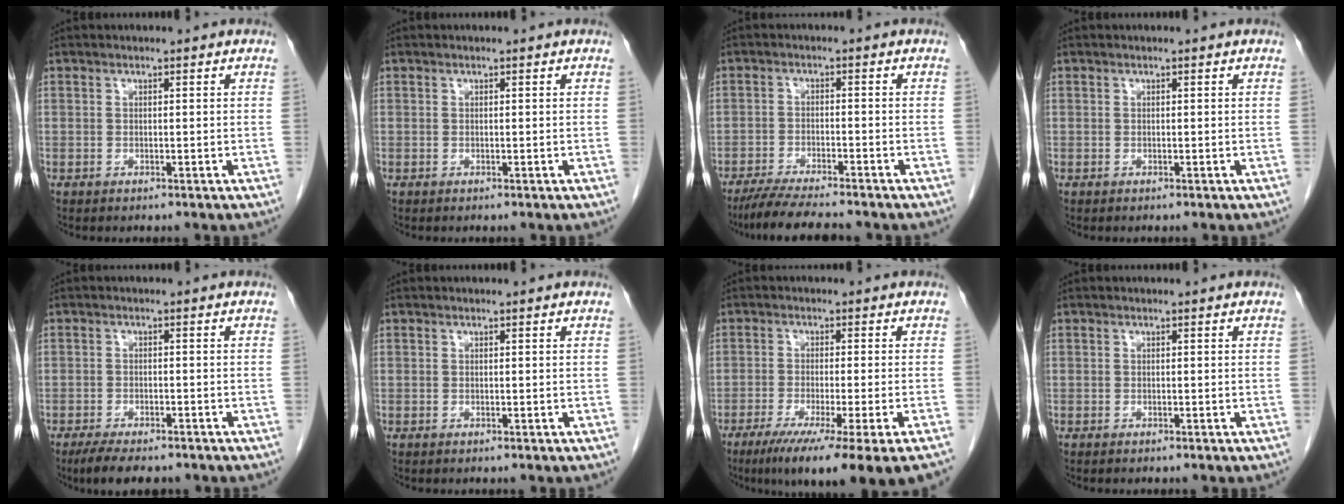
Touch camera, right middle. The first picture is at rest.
{"total": 0.0}
{"total": 8.5, "force": [-7.5, 0.4, 4.1], "torque": [-0.068, -0.024, -0.122]}
{"total": 0.0}
{"total": 6.6, "force": [-5.3, 2.0, 3.4], "torque": [-0.054, -0.011, -0.080]}
{"total": 0.0}
{"total": 14.2, "force": [-10.0, -1.3, 10.0], "torque": [-0.121, -0.045, -0.152]}
{"total": 0.5, "force": [-0.5, 0.0, 0.2], "torque": [-0.011, -0.003, -0.007]}